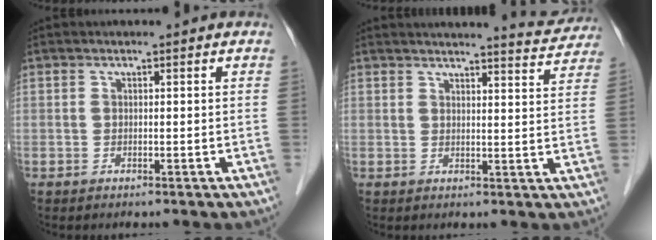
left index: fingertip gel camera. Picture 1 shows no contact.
{"total": 8.1, "force": [8.0, 0.3, 1.6], "torque": [-0.020, -0.012, 0.082]}